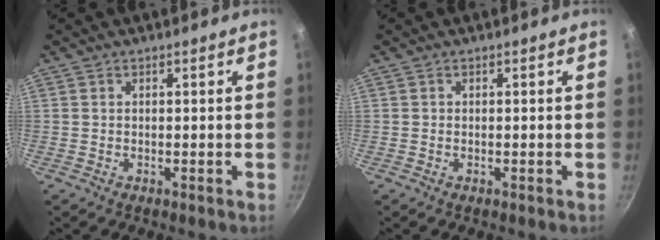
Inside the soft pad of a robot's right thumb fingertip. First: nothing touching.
{"total": 0.0}